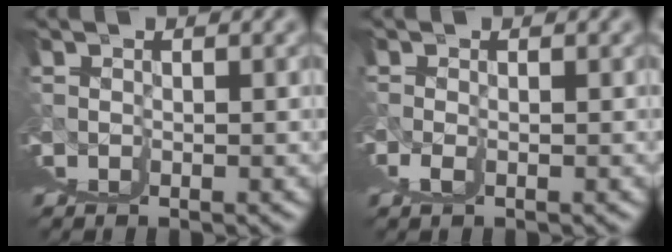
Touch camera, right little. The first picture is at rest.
{"total": 2.2, "force": [-0.7, -1.8, -1.1], "torque": [0.017, -0.006, -0.001]}